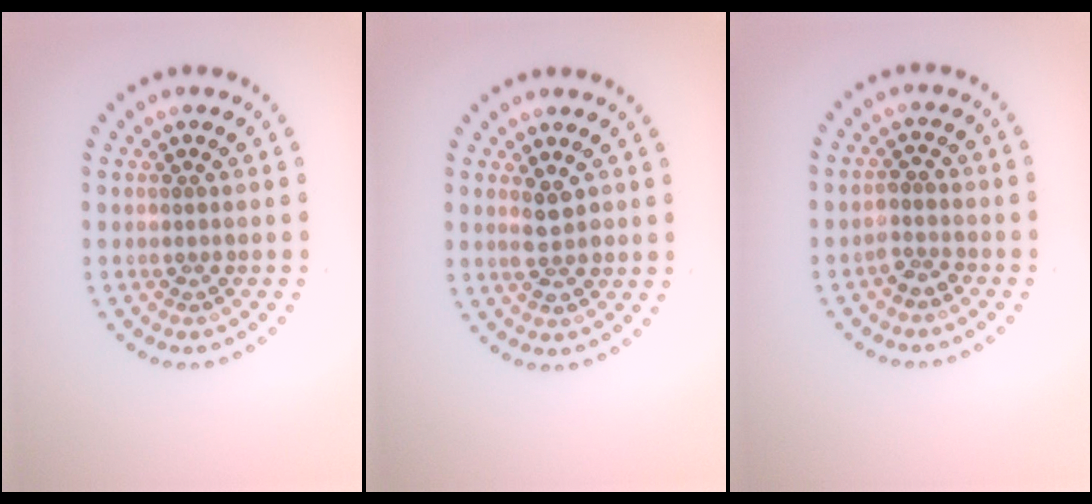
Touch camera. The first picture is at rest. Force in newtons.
{"total": 2.0, "press": 2.0, "slide": 0.2}
{"total": 1.4, "press": 1.3, "slide": 0.5}